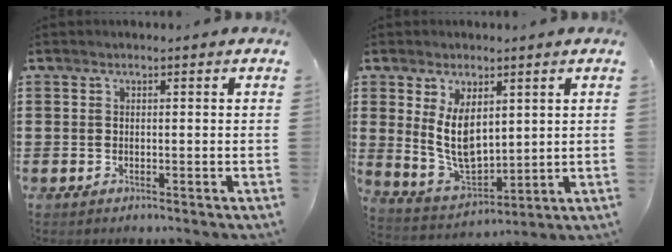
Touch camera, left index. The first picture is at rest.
{"total": 8.0, "force": [3.0, 4.5, 5.9], "torque": [-0.124, -0.018, 0.053]}